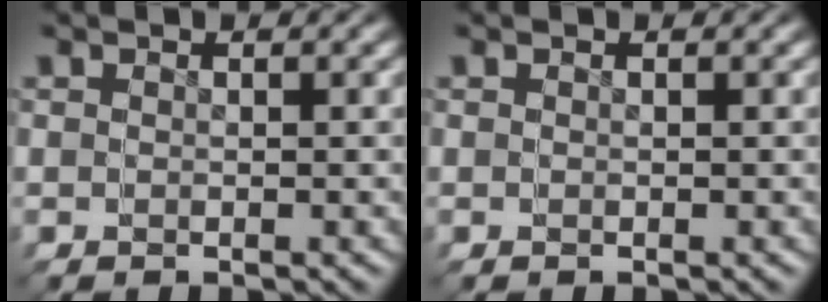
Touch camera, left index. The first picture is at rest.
{"total": 0.0}